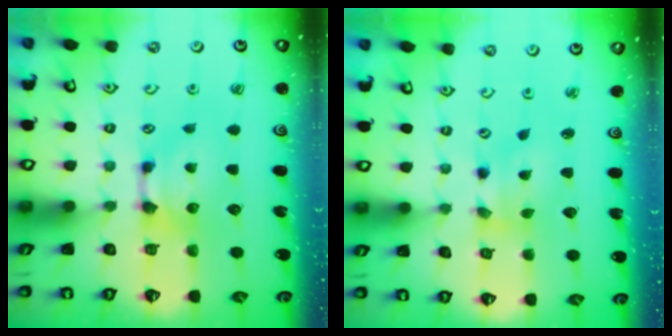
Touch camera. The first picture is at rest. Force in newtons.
{"total": 1.4, "press": 0.3, "slide": 1.4}